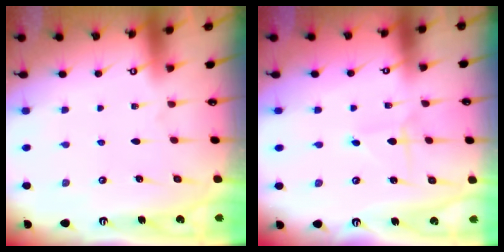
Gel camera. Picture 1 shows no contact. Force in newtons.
{"total": 1.8, "press": 1.7, "slide": 0.2}